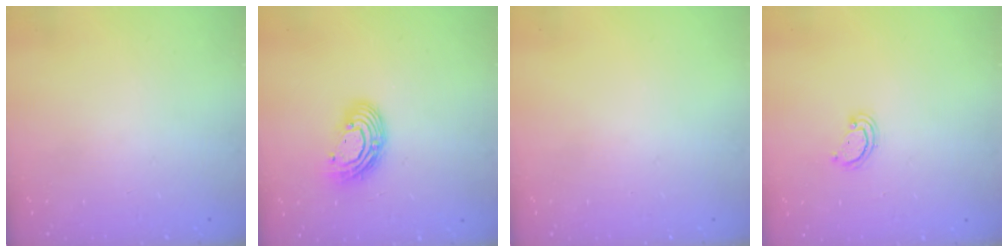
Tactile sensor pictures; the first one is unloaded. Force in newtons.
{"total": 11.3, "press": 11.2, "slide": 0.9}
{"total": 0.0}
{"total": 2.3, "press": 2.3, "slide": 0.3}